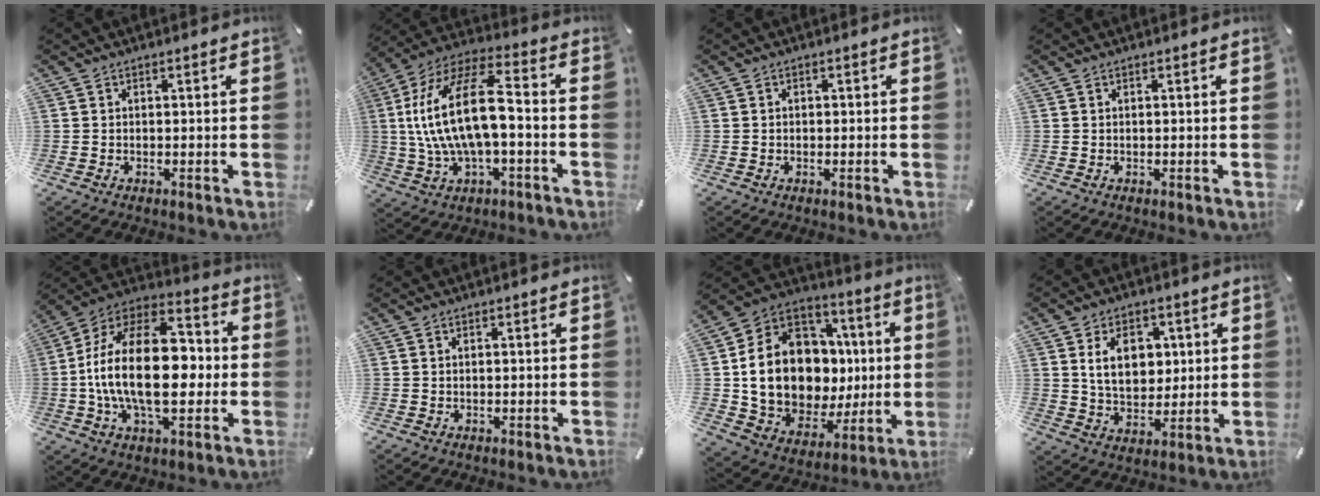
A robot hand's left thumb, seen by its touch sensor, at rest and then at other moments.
{"total": 19.5, "force": [-1.1, 8.9, 17.2], "torque": [-0.350, 0.006, -0.020]}
{"total": 0.6, "force": [-0.3, 0.5, 0.2], "torque": [-0.003, 0.003, -0.007]}
{"total": 0.0}
{"total": 24.7, "force": [-2.2, 14.0, 20.2], "torque": [-0.372, 0.008, -0.041]}
{"total": 0.0}
{"total": 19.4, "force": [1.1, 15.7, 11.4], "torque": [-0.239, -0.025, 0.041]}
{"total": 10.4, "force": [2.6, 7.6, 6.6], "torque": [-0.112, 0.003, 0.042]}